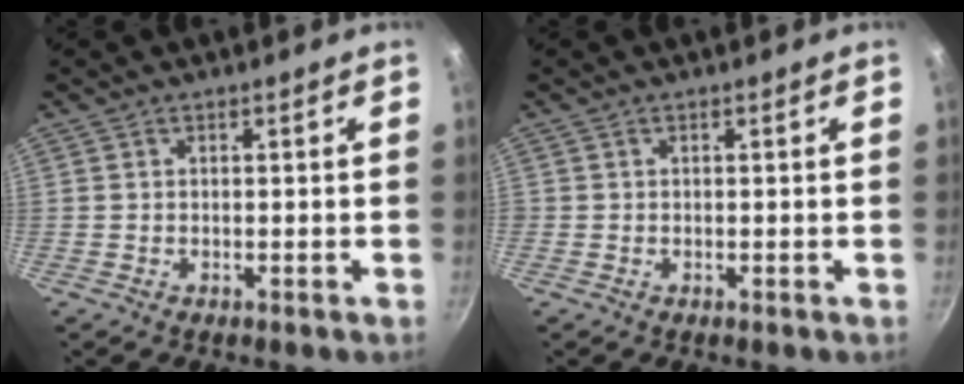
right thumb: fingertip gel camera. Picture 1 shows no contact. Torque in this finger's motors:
{"motor_torque": [0.67, 0.68, 0.70, 0.53, 0.22]}